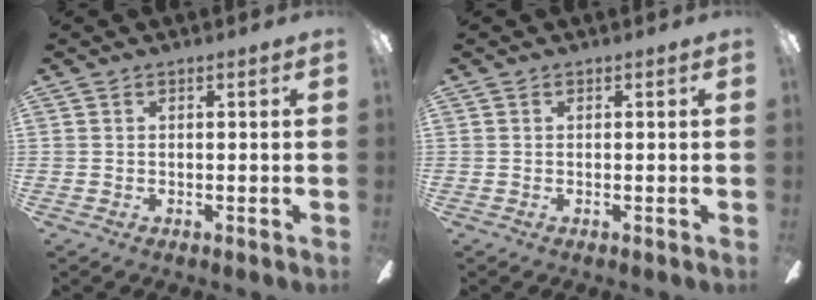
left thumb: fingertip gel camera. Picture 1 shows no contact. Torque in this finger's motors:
{"motor_torque": [-0.01, 0.00, 0.10, -0.09, 0.00]}